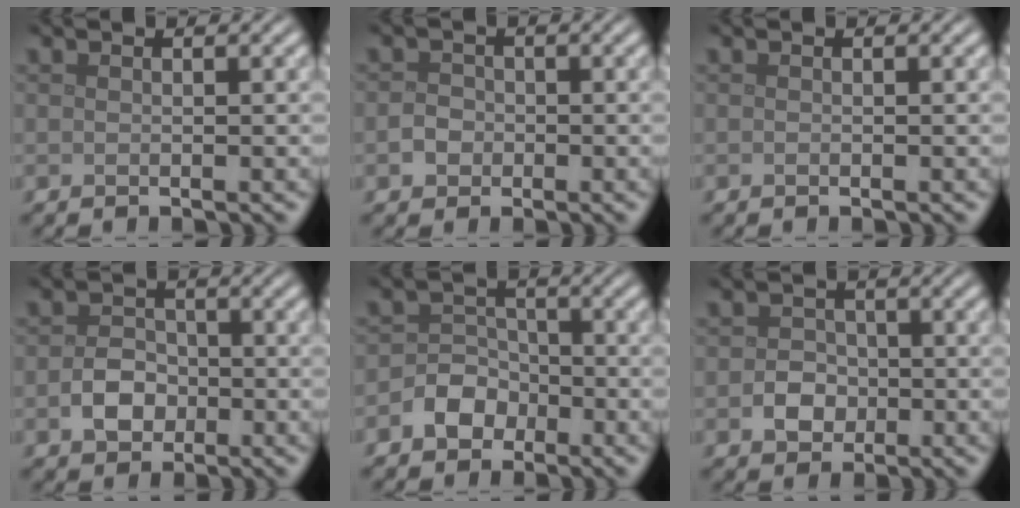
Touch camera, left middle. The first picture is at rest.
{"total": 1.6, "force": [-0.5, 1.4, 0.6], "torque": [-0.007, 0.001, -0.014]}
{"total": 0.0}
{"total": 2.9, "force": [-1.0, 2.2, 1.5], "torque": [-0.023, 0.002, -0.022]}
{"total": 2.9, "force": [-1.5, 2.3, 1.0], "torque": [-0.004, 0.008, -0.034]}
{"total": 2.4, "force": [-0.7, 2.1, 1.0], "torque": [-0.011, 0.000, -0.017]}